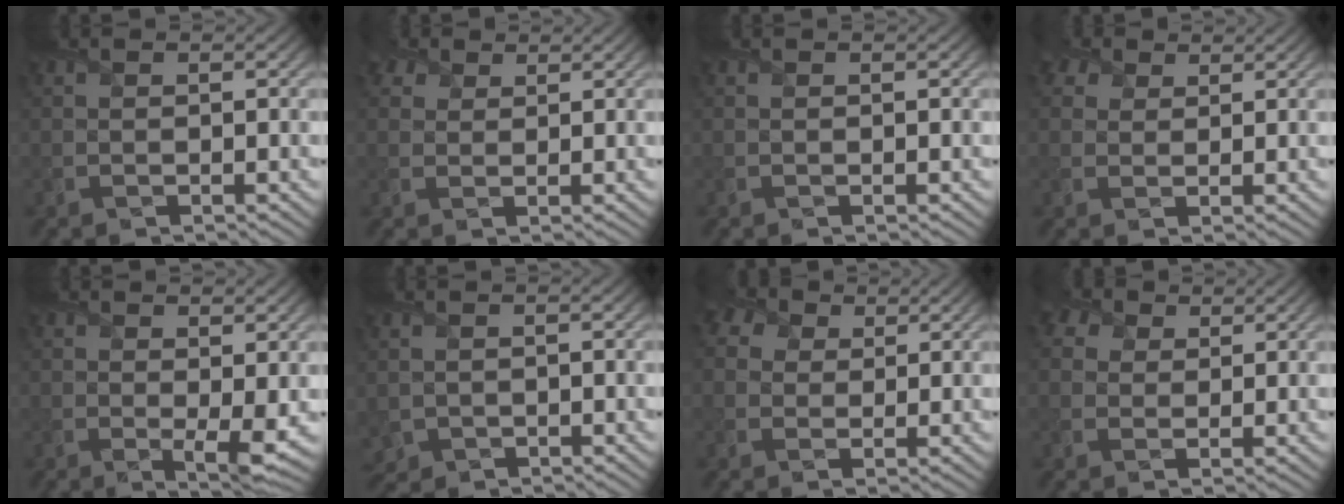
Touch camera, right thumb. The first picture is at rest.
{"total": 3.4, "force": [2.4, 2.2, 1.1], "torque": [-0.035, 0.000, 0.051]}
{"total": 0.0}
{"total": 4.0, "force": [2.6, 2.6, 1.5], "torque": [-0.045, 0.004, 0.050]}
{"total": 3.1, "force": [0.4, 0.7, 3.0], "torque": [-0.055, -0.012, 0.010]}
{"total": 1.8, "force": [-0.2, 1.6, 0.8], "torque": [-0.031, -0.011, -0.002]}
{"total": 5.3, "force": [2.5, 4.0, 2.5], "torque": [-0.082, 0.016, 0.039]}
{"total": 4.8, "force": [2.6, 3.4, 2.1], "torque": [-0.067, 0.015, 0.039]}